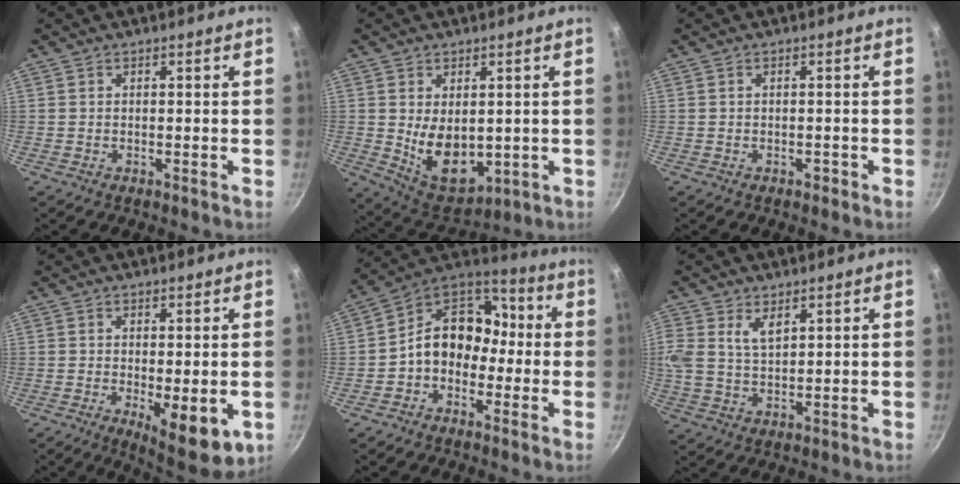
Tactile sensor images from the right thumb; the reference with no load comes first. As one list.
[{"total": 10.8, "force": [-0.4, 6.6, 8.5], "torque": [-0.112, -0.015, 0.020]}, {"total": 0.7, "force": [-0.5, 0.5, 0.2], "torque": [0.001, 0.002, -0.009]}, {"total": 9.7, "force": [-2.7, 3.5, 8.7], "torque": [-0.115, -0.022, -0.029]}, {"total": 13.7, "force": [-1.7, 10.3, 8.8], "torque": [-0.106, 0.053, -0.045]}, {"total": 6.9, "force": [3.0, 3.9, 4.8], "torque": [-0.095, -0.006, 0.067]}]